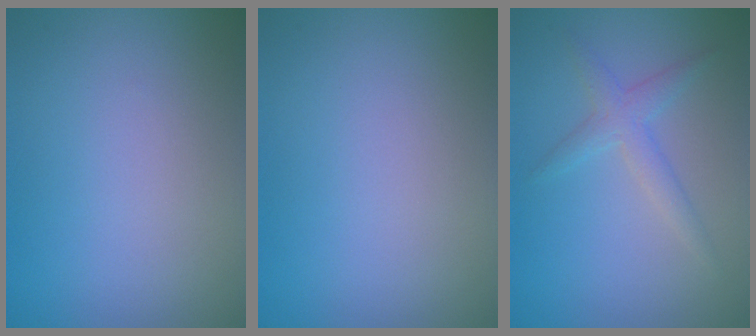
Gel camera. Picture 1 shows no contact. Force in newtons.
{"total": 0.0}
{"total": 2.1, "press": 2.1, "slide": 0.1}